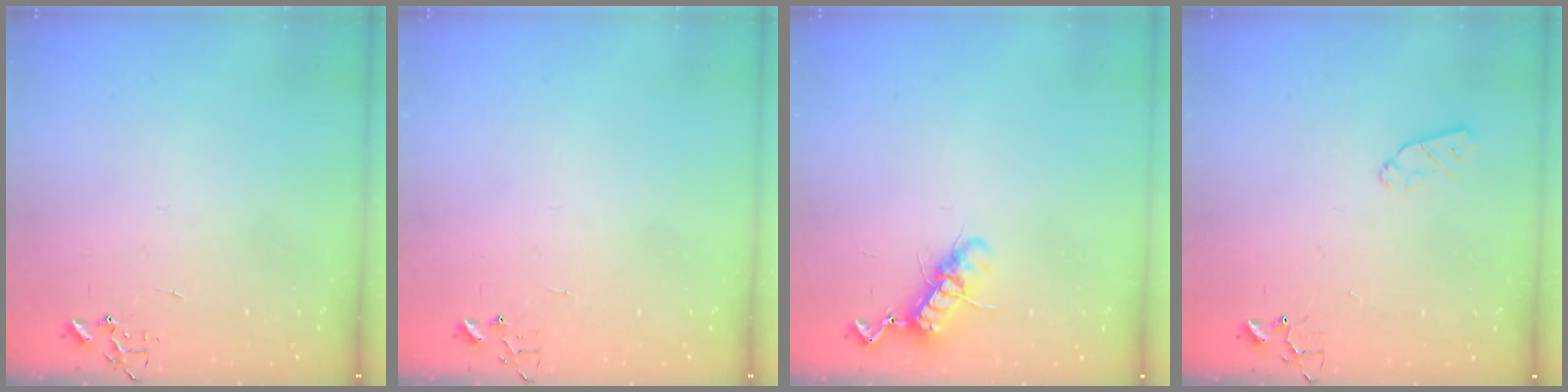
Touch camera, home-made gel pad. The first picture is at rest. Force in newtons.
{"total": 4.2, "press": 4.2, "slide": 0.4}
{"total": 11.1, "press": 11.1, "slide": 0.3}
{"total": 5.2, "press": 5.1, "slide": 0.7}